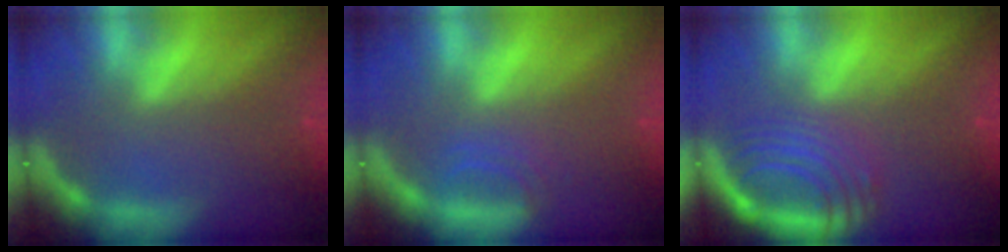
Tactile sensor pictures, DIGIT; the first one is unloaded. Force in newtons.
{"total": 1.9}
{"total": 7.5}